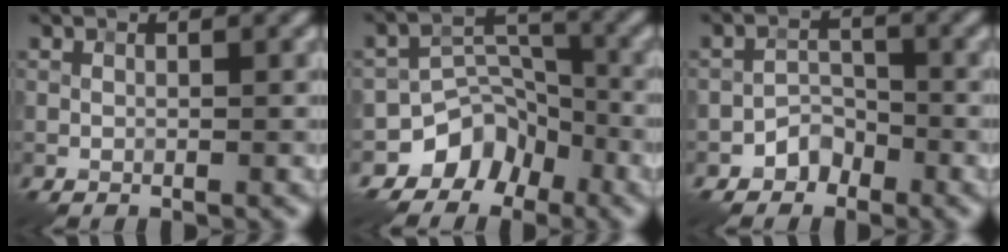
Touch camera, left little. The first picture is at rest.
{"total": 6.0, "force": [-3.9, 4.2, 1.5], "torque": [-0.003, 0.004, -0.070]}
{"total": 2.3, "force": [-1.6, 1.6, 0.6], "torque": [0.001, 0.011, -0.030]}